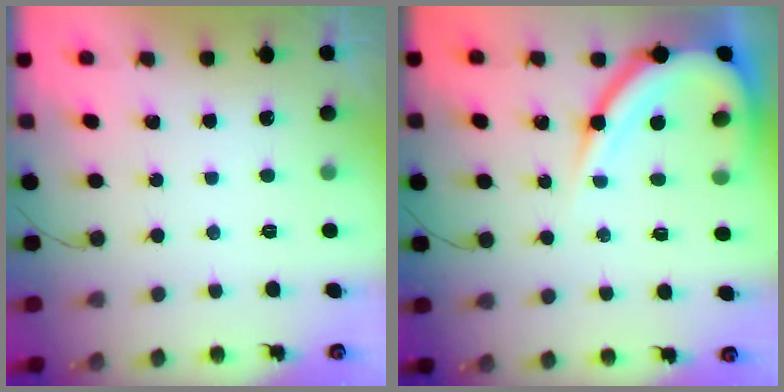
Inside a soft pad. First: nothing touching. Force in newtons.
{"total": 12.9, "press": 12.9, "slide": 1.4}